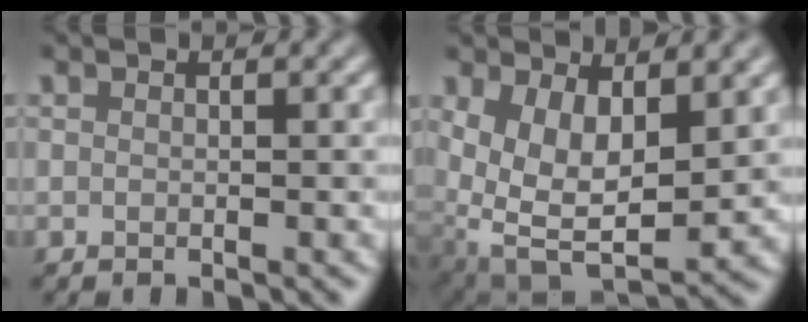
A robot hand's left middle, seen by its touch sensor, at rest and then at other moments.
{"total": 9.2, "force": [1.5, 5.4, 7.3], "torque": [-0.140, -0.025, 0.040]}